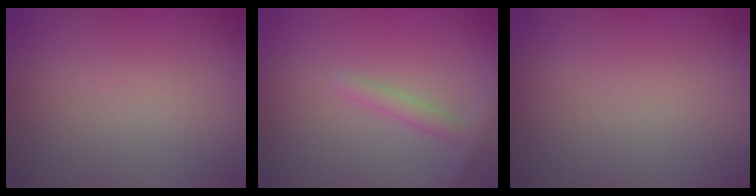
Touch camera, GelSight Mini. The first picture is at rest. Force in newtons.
{"total": 1.6, "press": 1.6, "slide": 0.1}
{"total": 0.0}